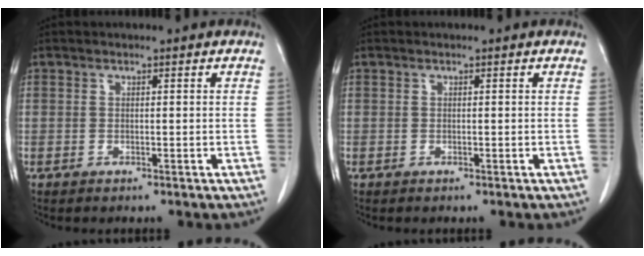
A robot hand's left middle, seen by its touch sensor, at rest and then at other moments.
{"total": 0.0}